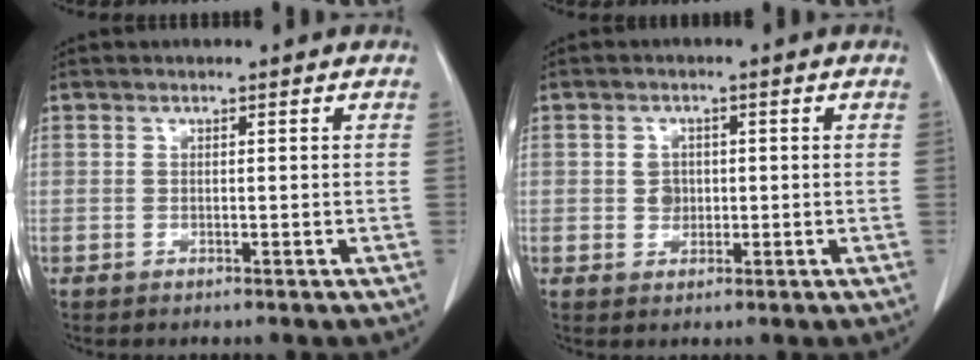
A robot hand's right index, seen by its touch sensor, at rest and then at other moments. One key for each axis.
{"total": 2.5, "fx": 0.0, "fy": 2.2, "fz": 1.2, "tx": -0.016, "ty": 0.003, "tz": 0.004}